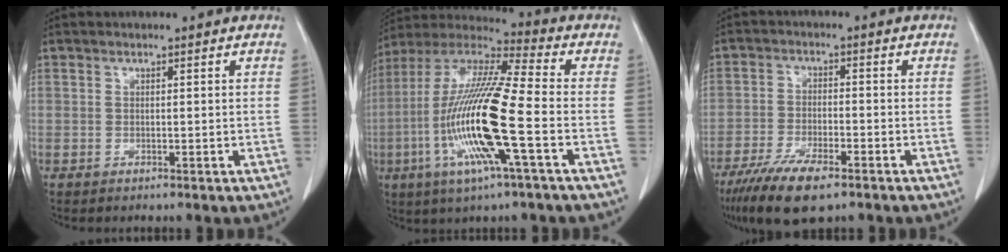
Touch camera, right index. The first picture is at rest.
{"total": 18.4, "force": [-4.8, 0.8, 17.8], "torque": [-0.367, -0.013, -0.100]}
{"total": 9.2, "force": [-5.8, 2.1, 6.9], "torque": [-0.128, -0.019, -0.100]}